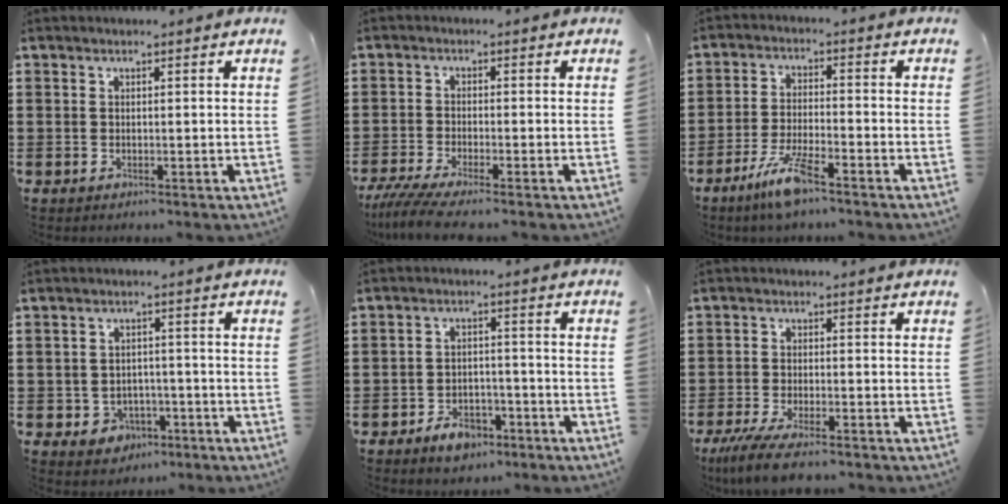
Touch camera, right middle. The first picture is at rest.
{"total": 3.8, "force": [-3.1, 0.0, 2.1], "torque": [-0.057, -0.017, -0.065]}
{"total": 6.7, "force": [-4.5, 1.0, 4.9], "torque": [-0.117, -0.012, -0.086]}
{"total": 3.3, "force": [-2.1, 2.4, 0.7], "torque": [-0.021, 0.004, -0.046]}
{"total": 4.3, "force": [-3.3, 2.2, 1.8], "torque": [-0.028, 0.011, -0.063]}
{"total": 4.8, "force": [-4.1, 0.3, 2.5], "torque": [-0.063, -0.015, -0.081]}